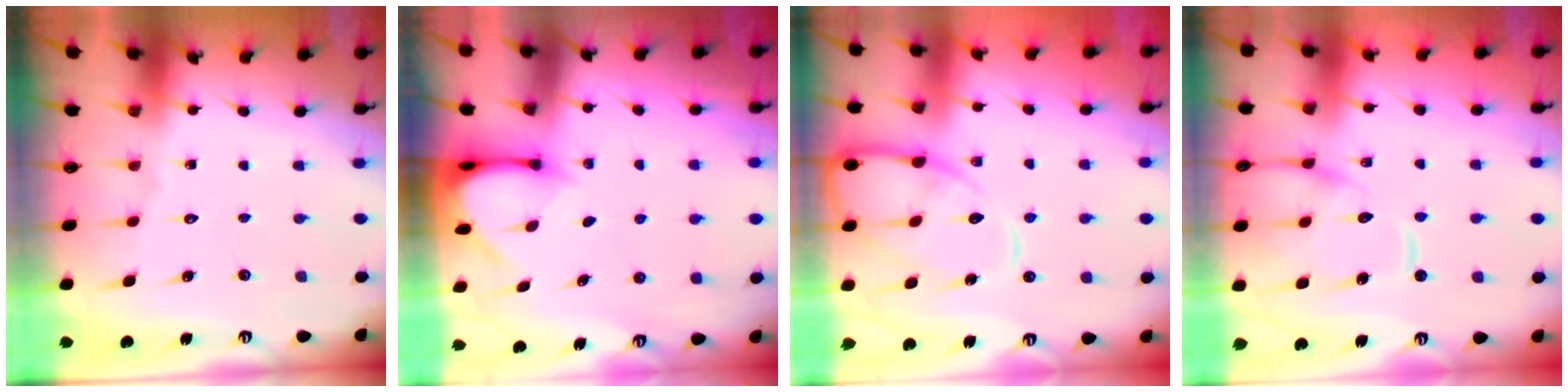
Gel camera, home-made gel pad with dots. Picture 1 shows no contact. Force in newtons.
{"total": 3.0, "press": 3.0, "slide": 0.4}
{"total": 12.7, "press": 12.6, "slide": 1.3}
{"total": 14.0, "press": 13.9, "slide": 1.4}